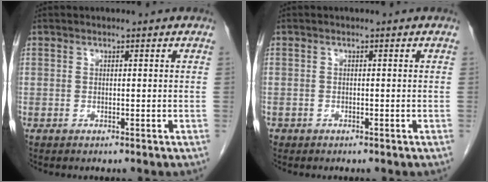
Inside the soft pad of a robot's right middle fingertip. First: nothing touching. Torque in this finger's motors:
{"motor_torque": [1.03, -1.11, 0.46, 0.07]}